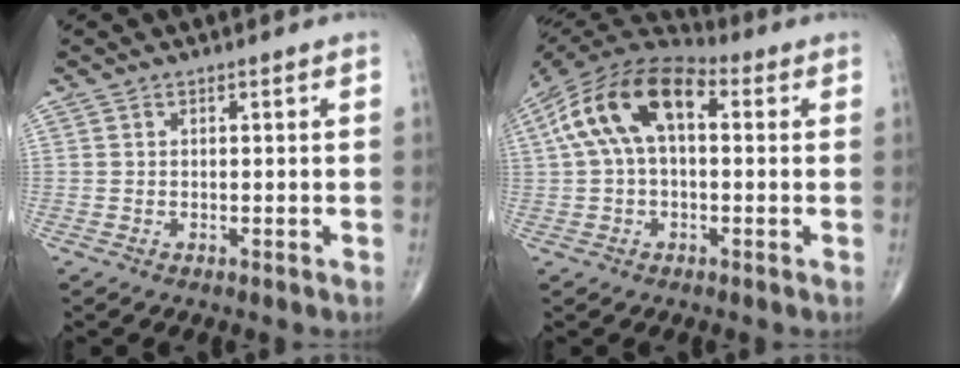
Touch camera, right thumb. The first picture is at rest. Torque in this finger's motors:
{"motor_torque": [0.39, 0.43, 1.10, 0.29, 0.37]}